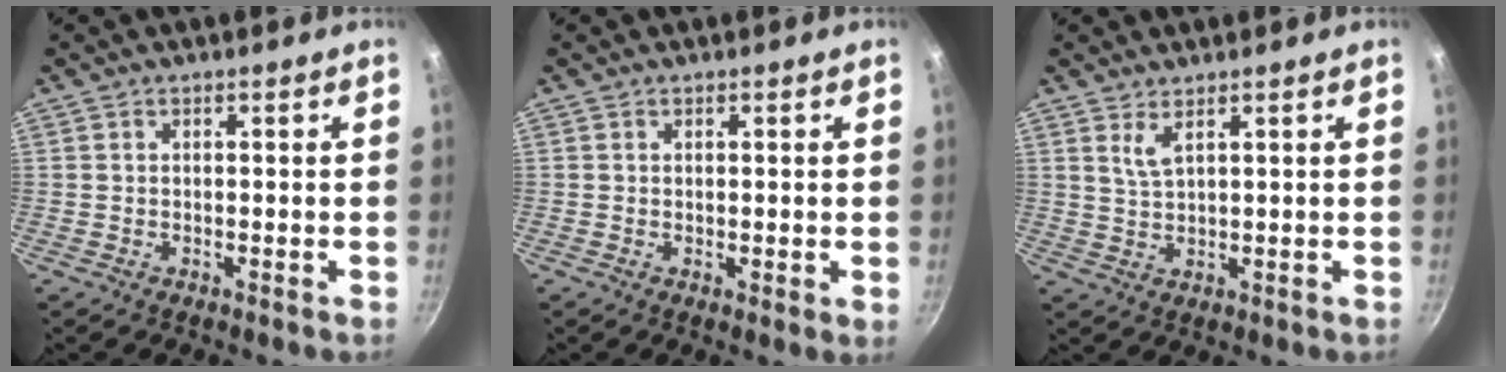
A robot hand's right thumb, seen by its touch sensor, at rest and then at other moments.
{"total": 1.7, "force": [0.2, 0.4, 1.7], "torque": [-0.025, -0.009, 0.003]}
{"total": 2.7, "force": [1.8, 0.6, 2.0], "torque": [-0.044, -0.015, 0.042]}